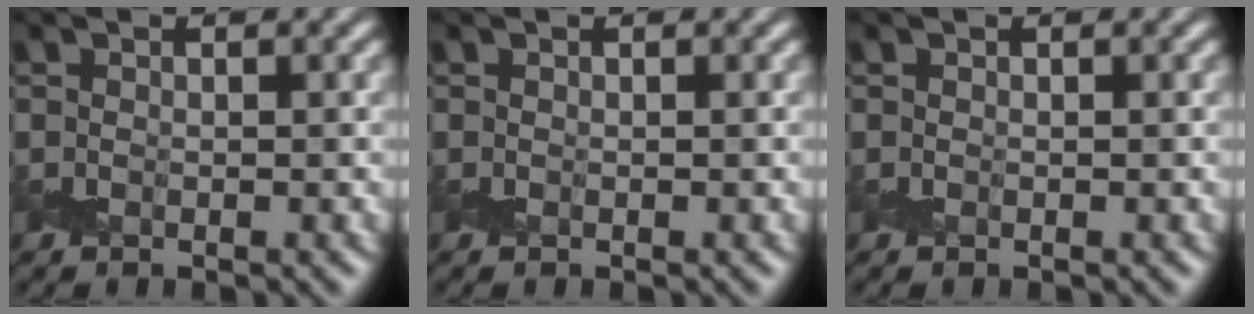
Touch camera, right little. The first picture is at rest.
{"total": 0.0}
{"total": 0.0}